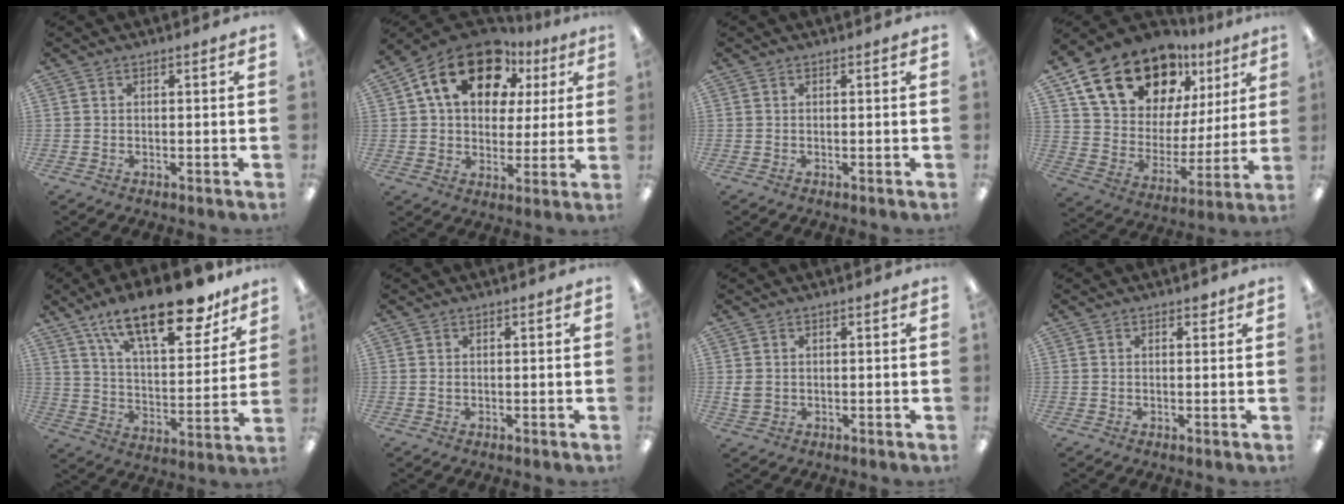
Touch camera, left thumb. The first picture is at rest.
{"total": 18.5, "force": [9.6, 11.8, 10.6], "torque": [-0.182, -0.027, 0.173]}
{"total": 0.0}
{"total": 20.3, "force": [14.3, 11.0, 9.3], "torque": [-0.171, -0.085, 0.264]}
{"total": 22.6, "force": [15.7, 8.3, 14.0], "torque": [-0.213, -0.094, 0.263]}
{"total": 0.6, "force": [0.1, 0.4, 0.5], "torque": [-0.010, 0.004, -0.001]}
{"total": 2.5, "force": [0.3, 2.1, 1.4], "torque": [-0.018, 0.002, 0.005]}
{"total": 1.4, "force": [0.8, 0.8, 0.9], "torque": [-0.003, -0.003, 0.011]}